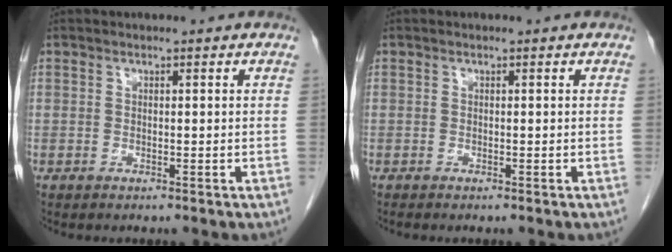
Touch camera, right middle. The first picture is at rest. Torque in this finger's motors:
{"motor_torque": [0.03, 0.01, -0.01, 0.00]}